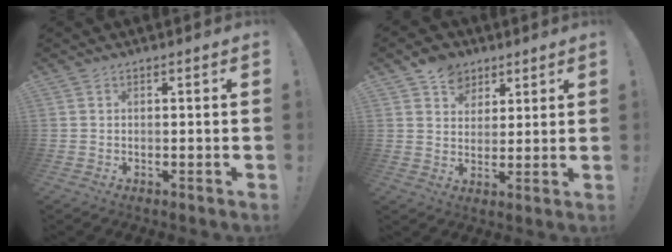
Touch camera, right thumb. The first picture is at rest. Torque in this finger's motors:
{"motor_torque": [0.45, 0.63, 0.51, 0.26, 0.01]}